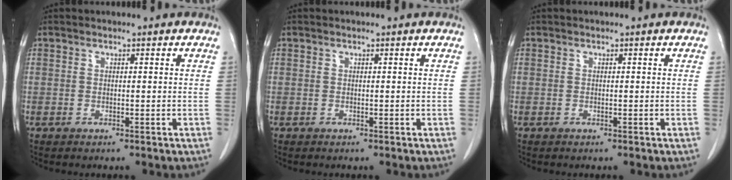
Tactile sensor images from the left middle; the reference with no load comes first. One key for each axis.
{"total": 0.0}
{"total": 0.0}